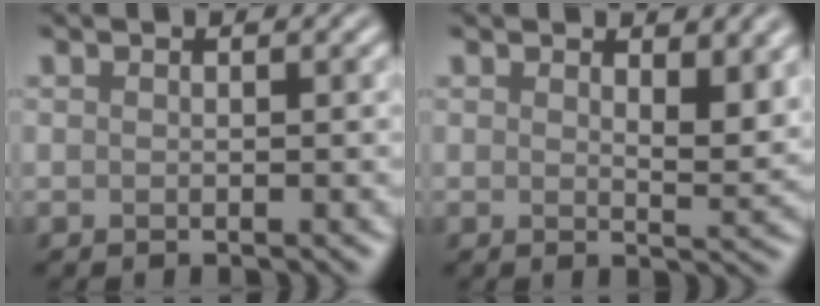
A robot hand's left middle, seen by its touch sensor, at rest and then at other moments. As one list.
[{"total": 3.2, "force": [1.7, 1.2, 2.4], "torque": [-0.033, -0.004, 0.029]}]